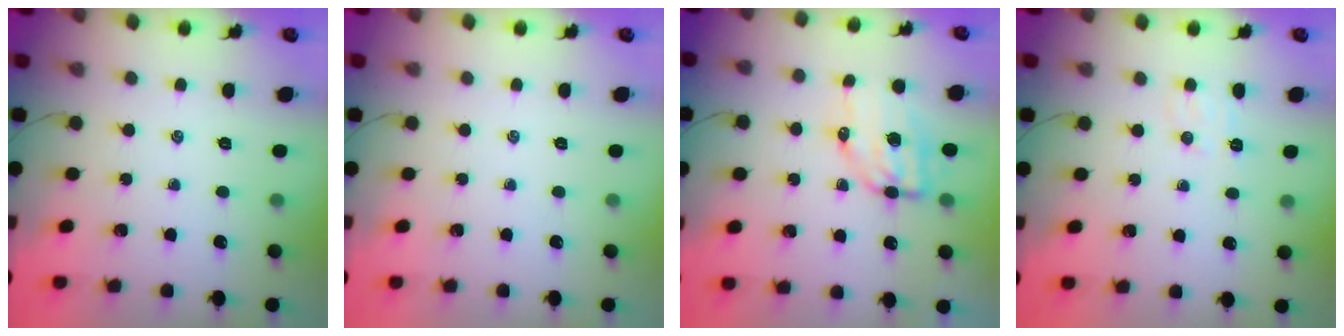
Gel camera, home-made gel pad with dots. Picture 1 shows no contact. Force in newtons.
{"total": 0.0}
{"total": 6.8, "press": 6.6, "slide": 1.4}
{"total": 5.1, "press": 4.9, "slide": 1.4}